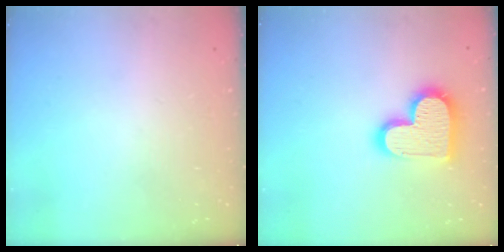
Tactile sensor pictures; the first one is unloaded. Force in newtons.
{"total": 16.8, "press": 16.7, "slide": 1.3}